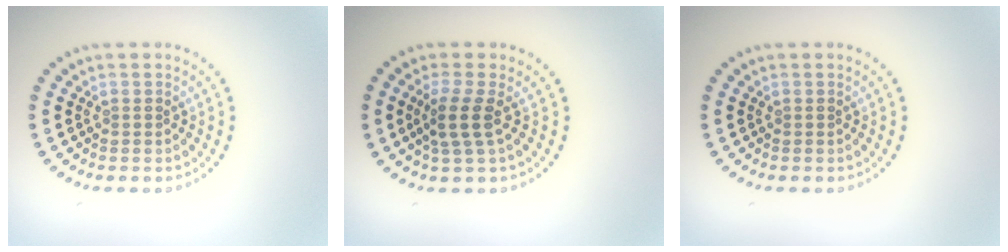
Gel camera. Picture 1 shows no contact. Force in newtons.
{"total": 2.6, "press": 2.0, "slide": 1.6}
{"total": 0.0}